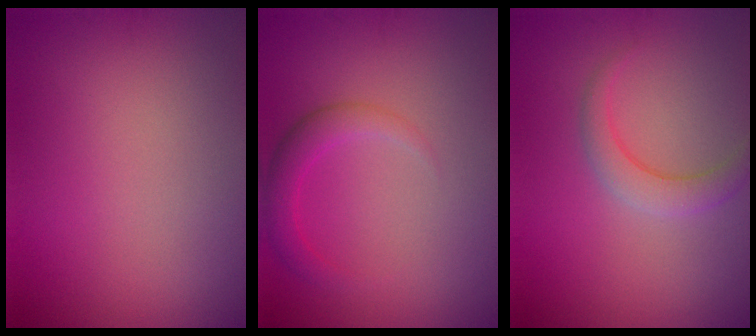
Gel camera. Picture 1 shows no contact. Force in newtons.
{"total": 2.3, "press": 2.3, "slide": 0.1}
{"total": 2.4, "press": 2.4, "slide": 0.1}